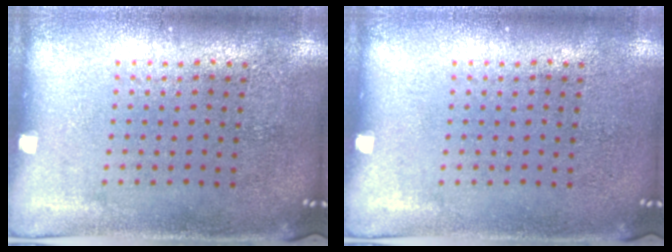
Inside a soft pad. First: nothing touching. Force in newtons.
{"total": 0.0}